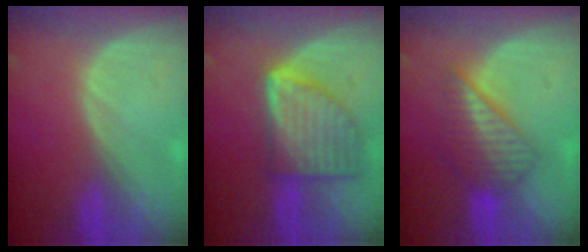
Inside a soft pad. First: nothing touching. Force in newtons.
{"total": 9.3, "press": 9.3, "slide": 0.5}
{"total": 6.3, "press": 6.2, "slide": 0.6}